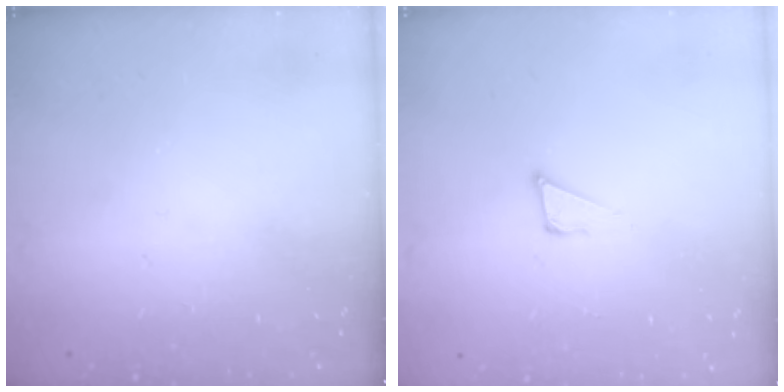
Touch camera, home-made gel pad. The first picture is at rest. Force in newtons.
{"total": 3.6, "press": 3.5, "slide": 0.9}